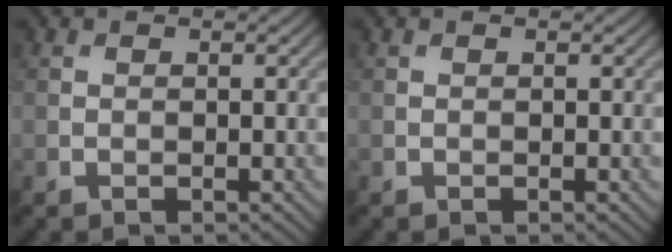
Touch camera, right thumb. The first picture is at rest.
{"total": 0.0}